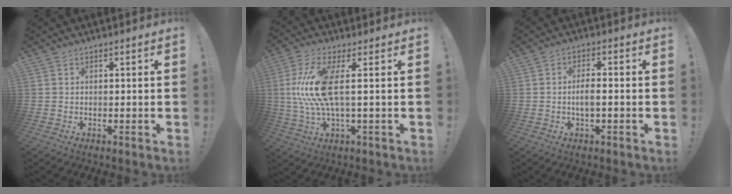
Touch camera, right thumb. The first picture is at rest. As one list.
[{"total": 13.9, "force": [1.6, 3.6, 13.3], "torque": [-0.272, -0.014, 0.019]}, {"total": 4.2, "force": [-1.2, 1.1, 3.9], "torque": [-0.086, 0.000, -0.025]}]